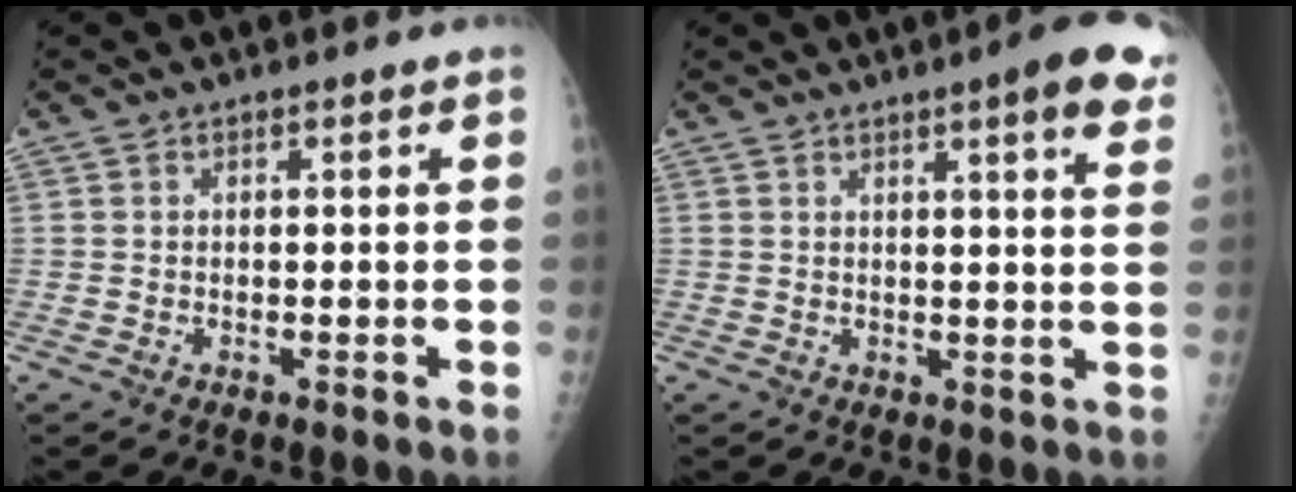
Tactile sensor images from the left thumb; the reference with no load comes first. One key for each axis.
{"total": 9.3, "fx": 5.4, "fy": 1.2, "fz": 7.5, "tx": -0.082, "ty": -0.015, "tz": 0.054}